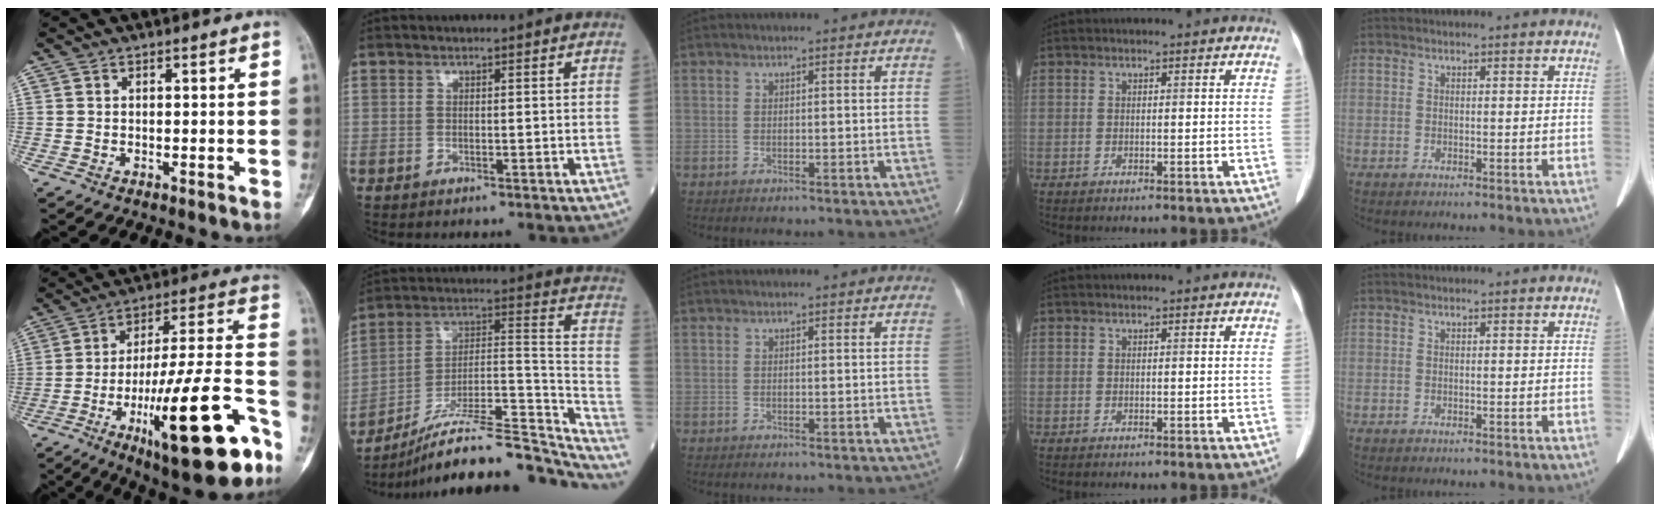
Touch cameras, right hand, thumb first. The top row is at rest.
{"thumb": {"total": 26.3, "force": [-12.1, 6.0, 22.6], "torque": [-0.330, 0.058, -0.179]}, "index": {"total": 26.4, "force": [-23.6, 4.1, 11.0], "torque": [-0.115, 0.035, -0.355]}}